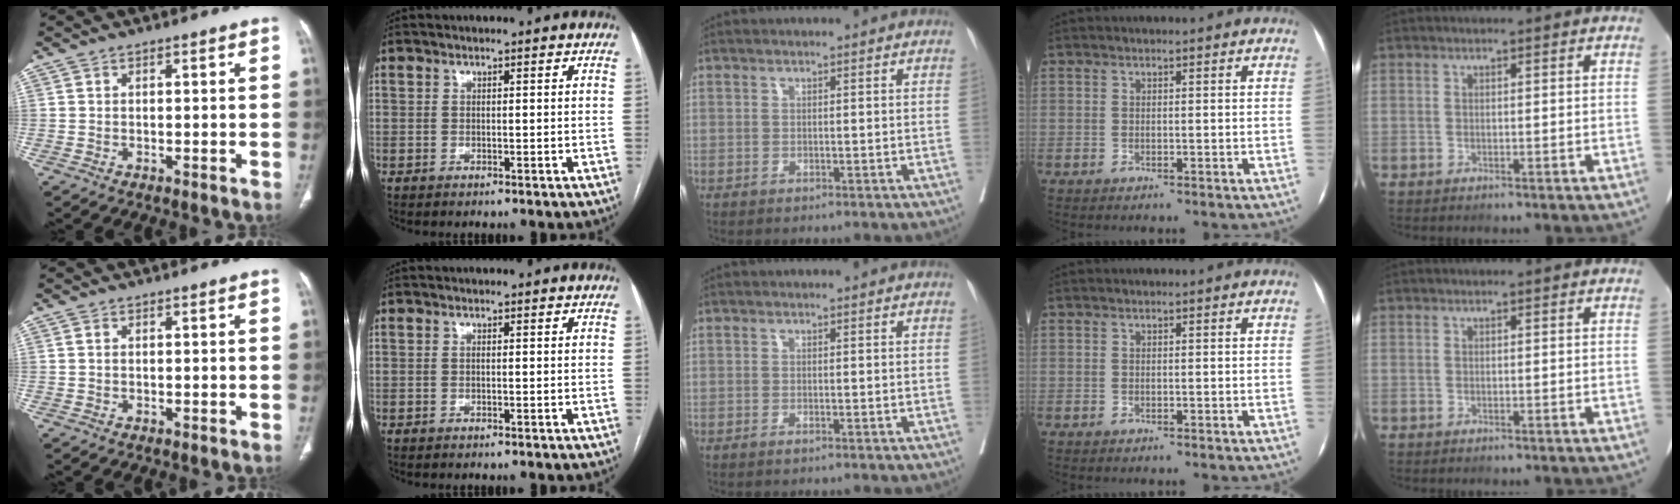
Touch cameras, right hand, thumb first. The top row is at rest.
{"thumb": {"total": 0.6, "force": [0.2, 0.4, 0.5], "torque": [-0.013, 0.005, 0.004]}, "middle": {"total": 0.7, "force": [-0.5, 0.0, 0.5], "torque": [-0.013, -0.002, -0.008]}}